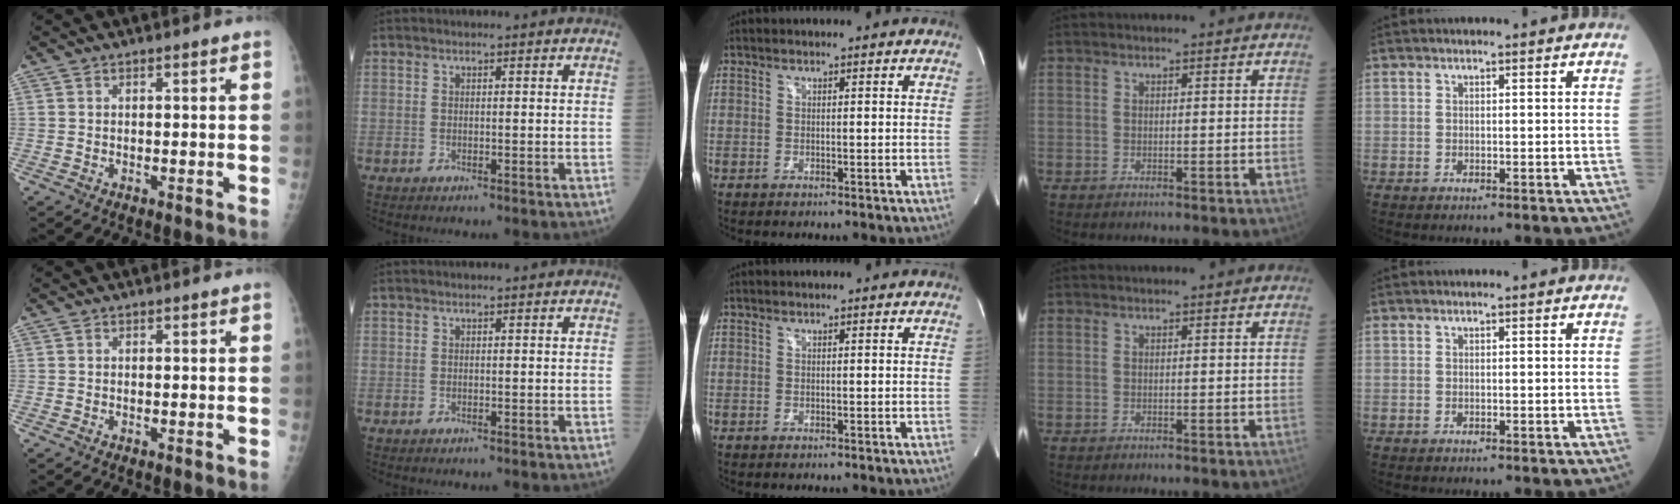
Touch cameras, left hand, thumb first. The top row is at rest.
{}